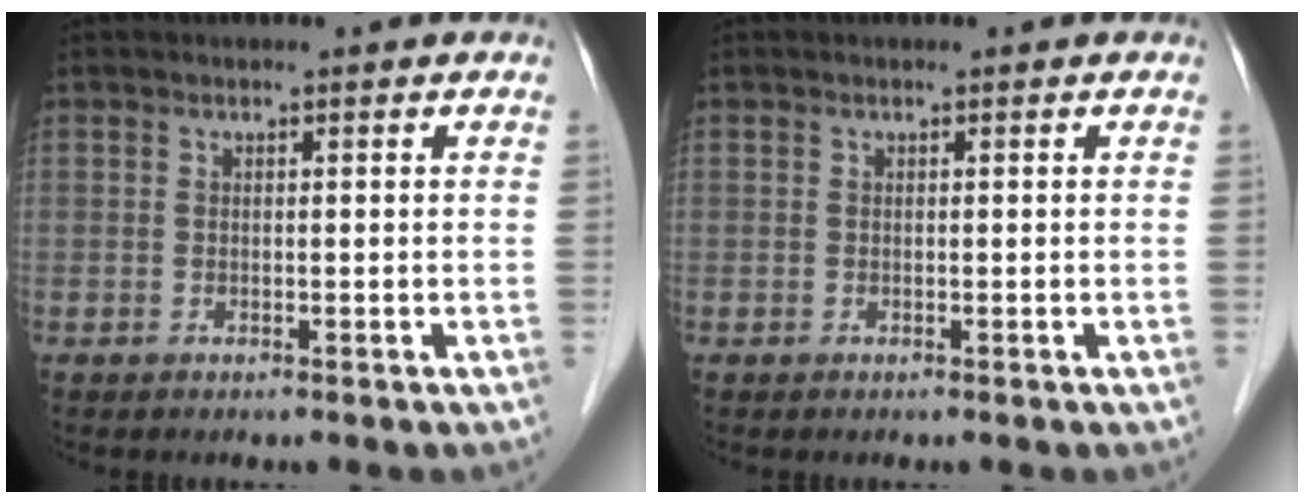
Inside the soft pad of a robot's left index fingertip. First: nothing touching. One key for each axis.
{"total": 0.0}